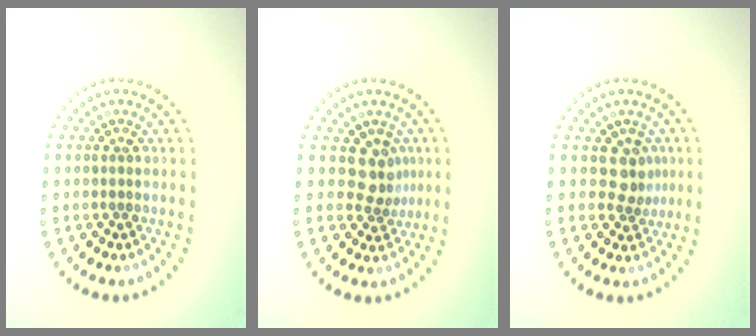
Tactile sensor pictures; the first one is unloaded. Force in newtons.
{"total": 2.4, "press": 1.7, "slide": 1.6}
{"total": 2.2, "press": 1.8, "slide": 1.4}